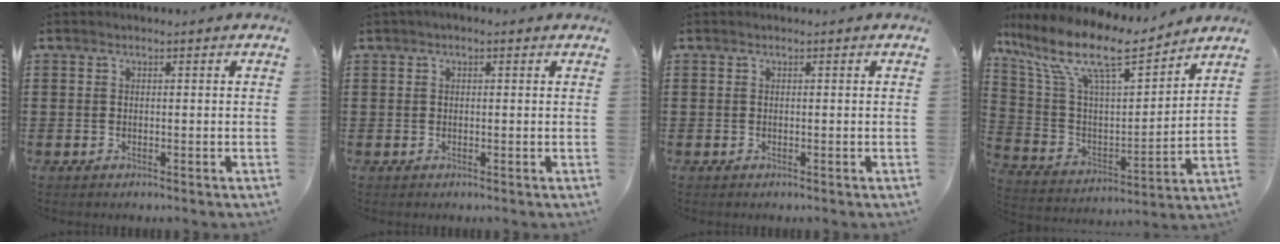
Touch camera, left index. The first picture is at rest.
{"total": 0.7, "force": [0.1, 0.4, 0.6], "torque": [-0.011, 0.005, 0.002]}
{"total": 0.0}
{"total": 13.0, "force": [9.5, 3.2, 8.4], "torque": [-0.204, -0.055, 0.159]}